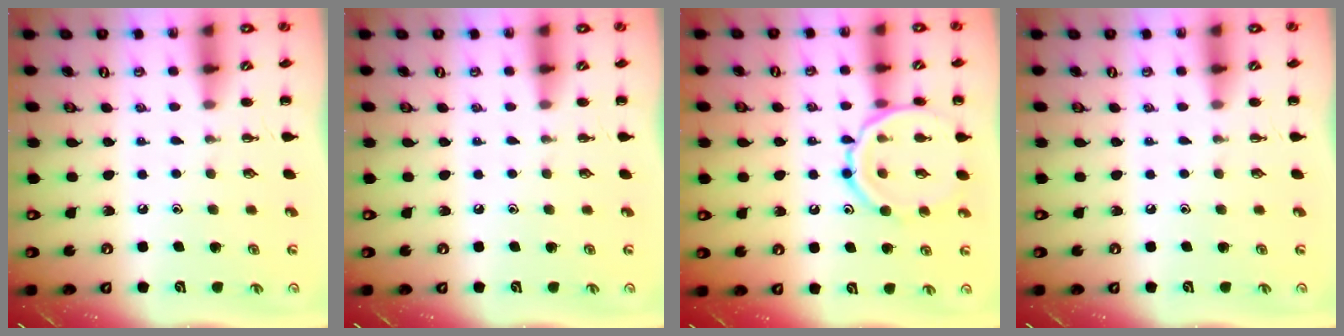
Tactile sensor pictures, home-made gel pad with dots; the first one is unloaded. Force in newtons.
{"total": 0.0}
{"total": 12.7, "press": 12.6, "slide": 0.8}
{"total": 0.0}